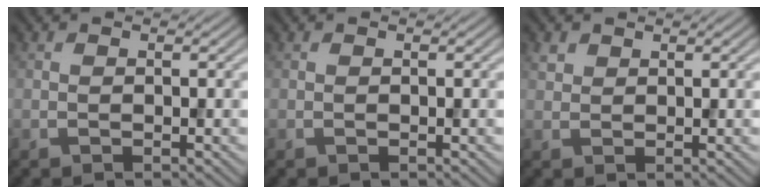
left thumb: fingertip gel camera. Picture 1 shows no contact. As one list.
[{"total": 0.0}, {"total": 1.2, "force": [0.9, 0.9, 0.3], "torque": [-0.008, 0.001, 0.019]}]